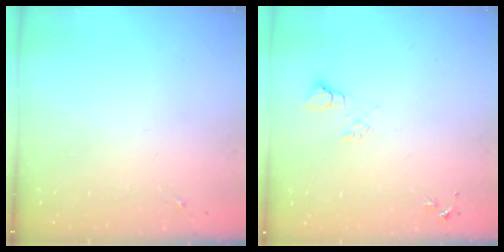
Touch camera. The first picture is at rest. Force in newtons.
{"total": 6.6, "press": 6.5, "slide": 0.8}